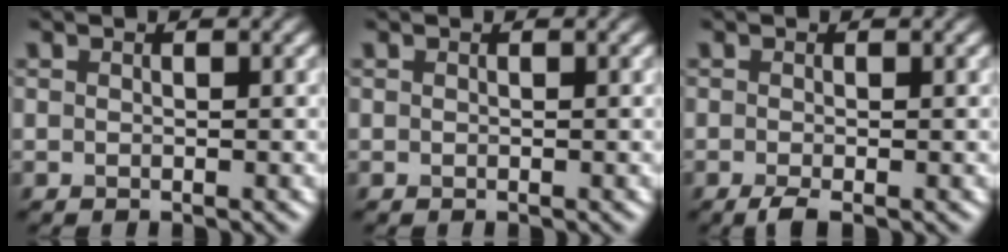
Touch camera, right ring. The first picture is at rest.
{"total": 0.0}
{"total": 1.4, "force": [-0.8, 0.3, 1.1], "torque": [-0.025, -0.005, -0.020]}